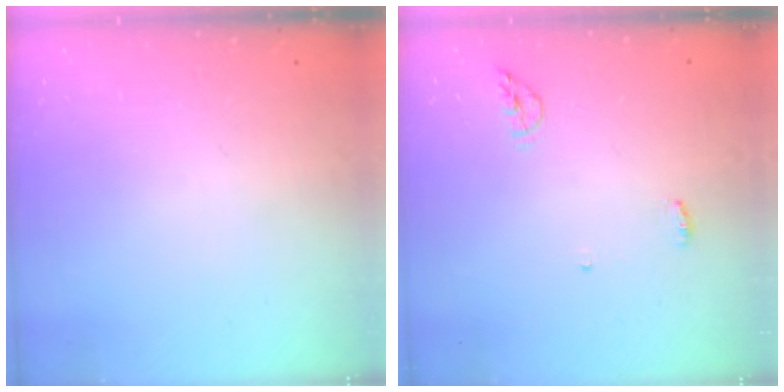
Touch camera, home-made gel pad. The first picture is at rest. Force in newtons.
{"total": 4.1, "press": 3.9, "slide": 1.3}